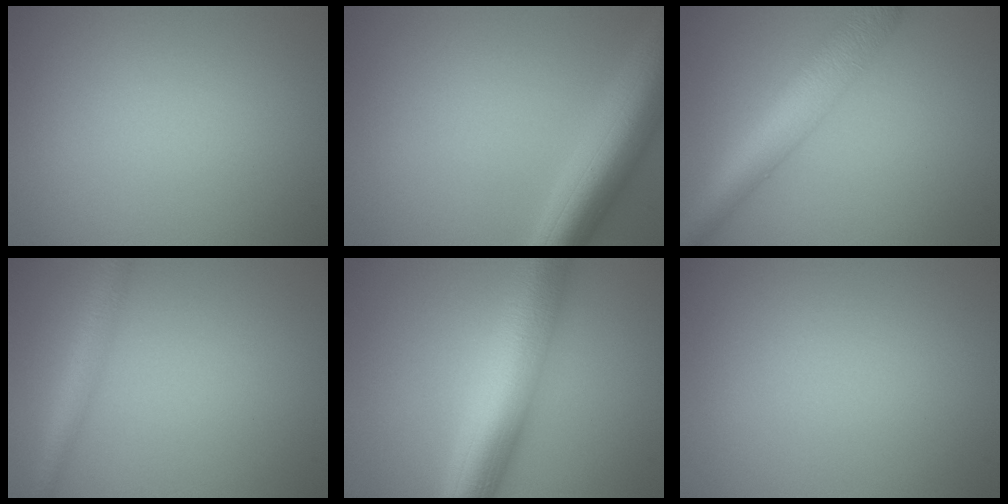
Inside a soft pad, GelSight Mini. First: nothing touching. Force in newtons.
{"total": 8.0, "press": 8.0, "slide": 0.4}
{"total": 6.3, "press": 6.3, "slide": 0.2}
{"total": 3.2, "press": 3.2, "slide": 0.1}
{"total": 9.9, "press": 9.9, "slide": 0.2}
{"total": 0.0}